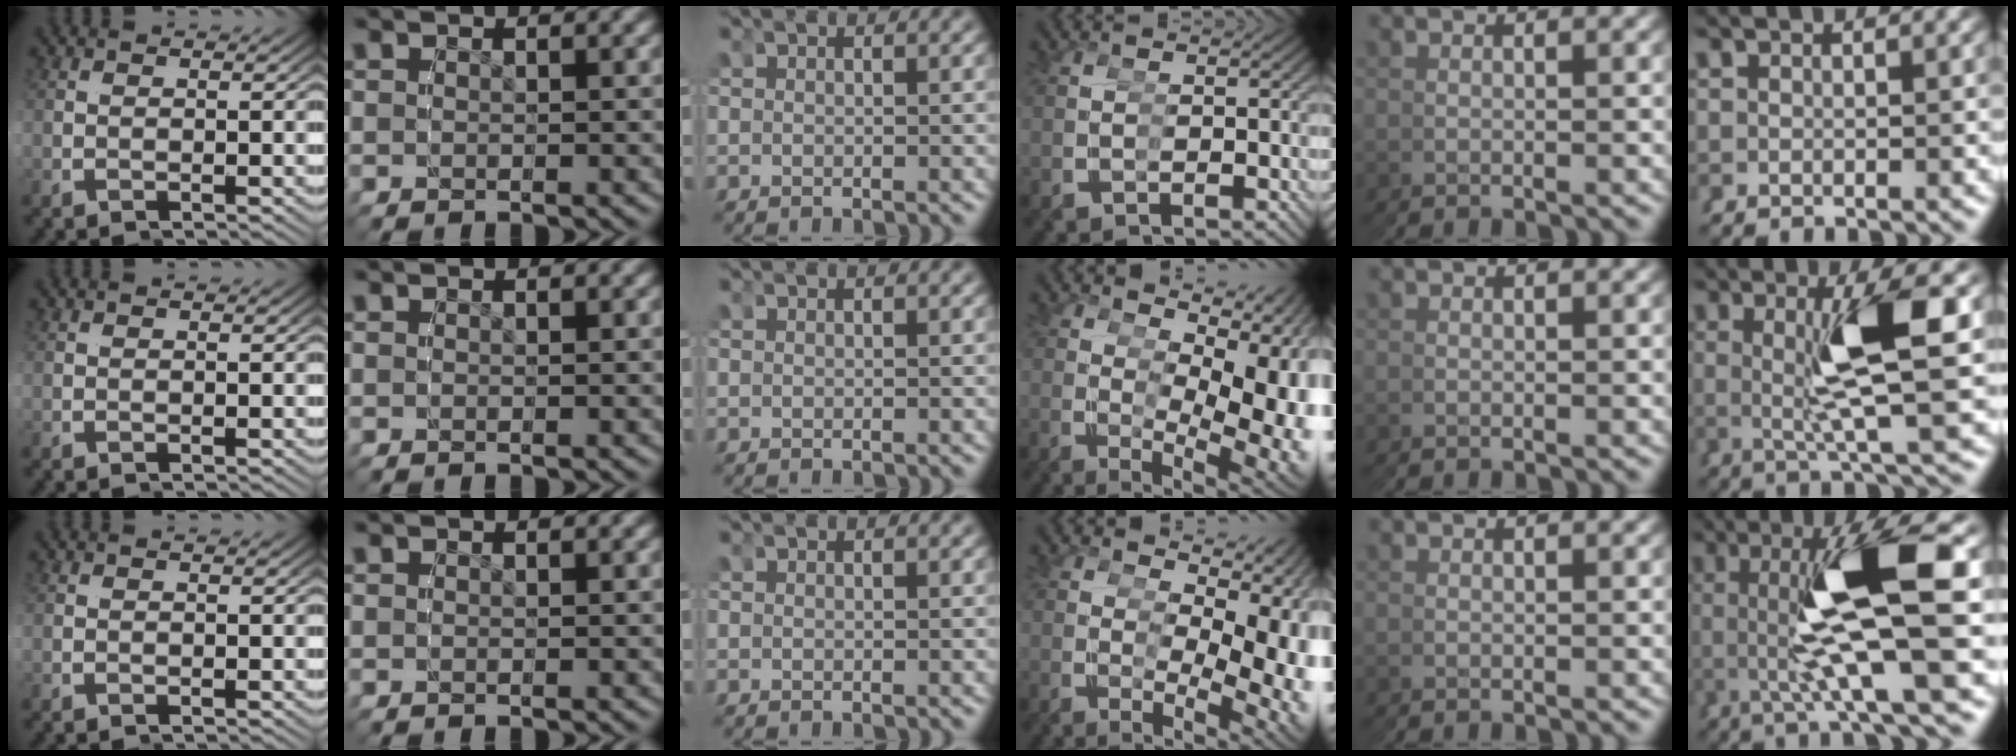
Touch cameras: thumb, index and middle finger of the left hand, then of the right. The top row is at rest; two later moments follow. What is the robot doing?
{"motion": "grasp_and_lifting", "object": "legos"}